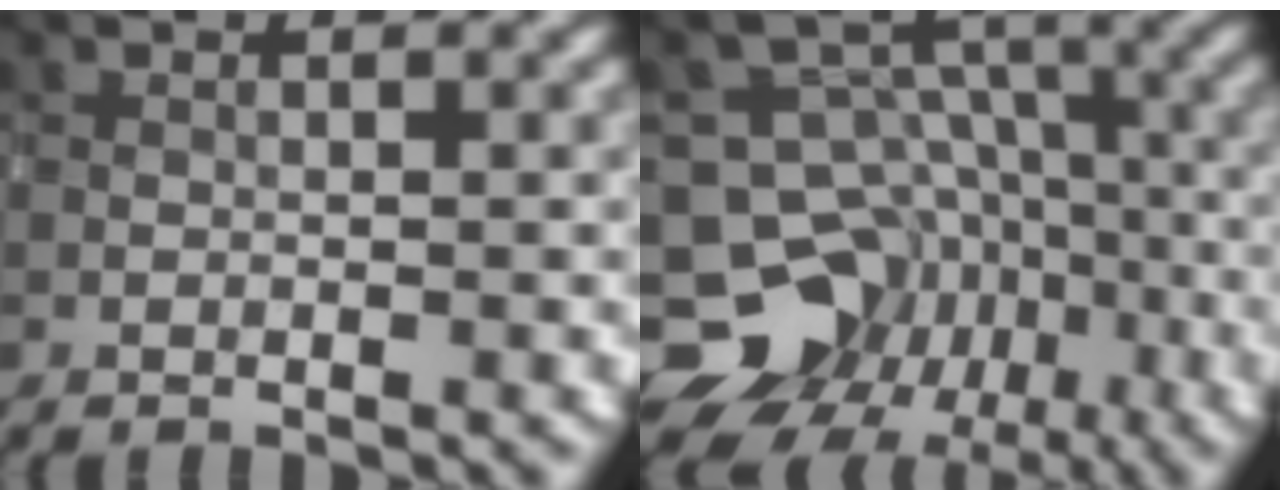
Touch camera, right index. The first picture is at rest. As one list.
[{"total": 12.8, "force": [-7.6, 9.8, 3.4], "torque": [-0.076, 0.005, -0.114]}]